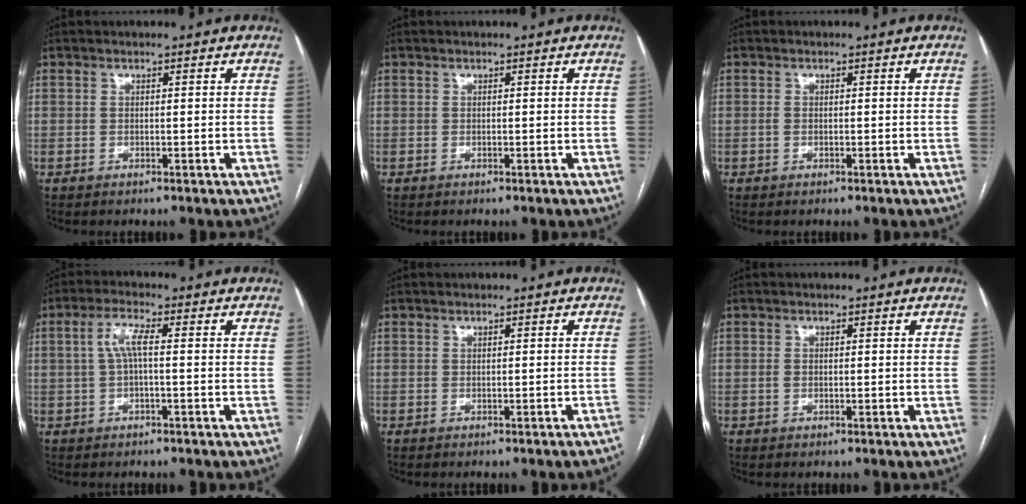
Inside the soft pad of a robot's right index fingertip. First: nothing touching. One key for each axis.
{"total": 0.0}
{"total": 0.7, "fx": -0.1, "fy": 0.4, "fz": 0.5, "tx": -0.013, "ty": 0.000, "tz": -0.003}
{"total": 4.0, "fx": 0.3, "fy": 0.7, "fz": 3.9, "tx": -0.078, "ty": 0.014, "tz": 0.006}
{"total": 1.9, "fx": -1.6, "fy": -0.4, "fz": 0.8, "tx": -0.005, "ty": 0.002, "tz": -0.020}
{"total": 0.8, "fx": -0.1, "fy": 0.6, "fz": 0.5, "tx": -0.012, "ty": 0.001, "tz": -0.002}